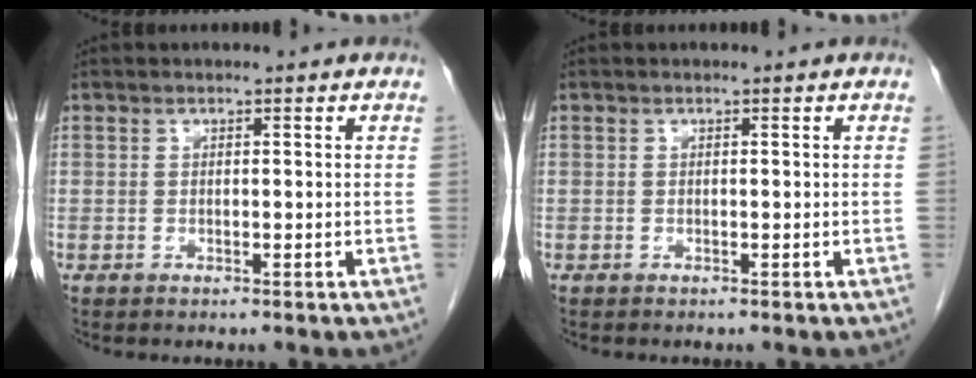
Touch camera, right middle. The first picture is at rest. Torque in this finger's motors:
{"motor_torque": [-0.21, -0.03, 0.01, 0.00]}